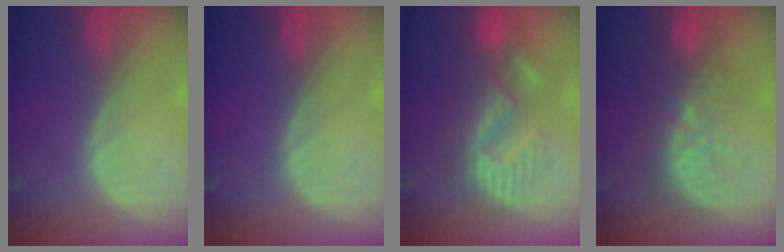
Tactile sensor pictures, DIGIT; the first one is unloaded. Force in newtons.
{"total": 0.0}
{"total": 9.0, "press": 8.9, "slide": 1.5}
{"total": 9.2, "press": 8.9, "slide": 2.6}